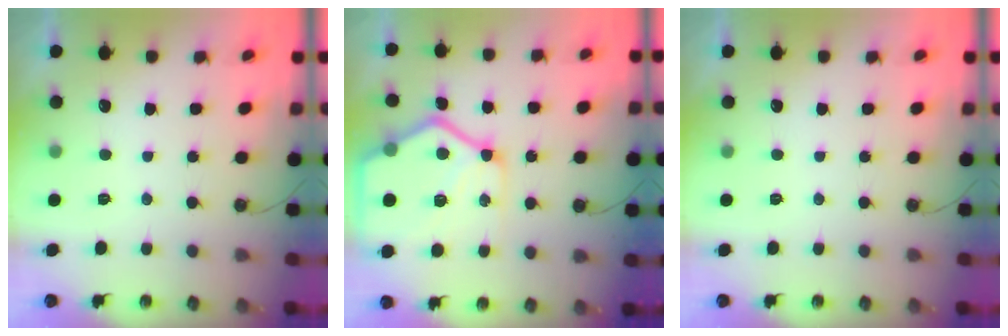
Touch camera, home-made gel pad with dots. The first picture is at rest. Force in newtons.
{"total": 20.1, "press": 20.0, "slide": 2.0}
{"total": 0.0}